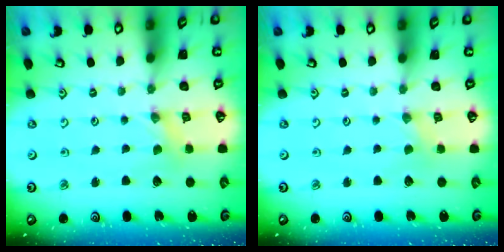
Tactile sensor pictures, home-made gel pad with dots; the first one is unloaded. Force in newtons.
{"total": 0.0}